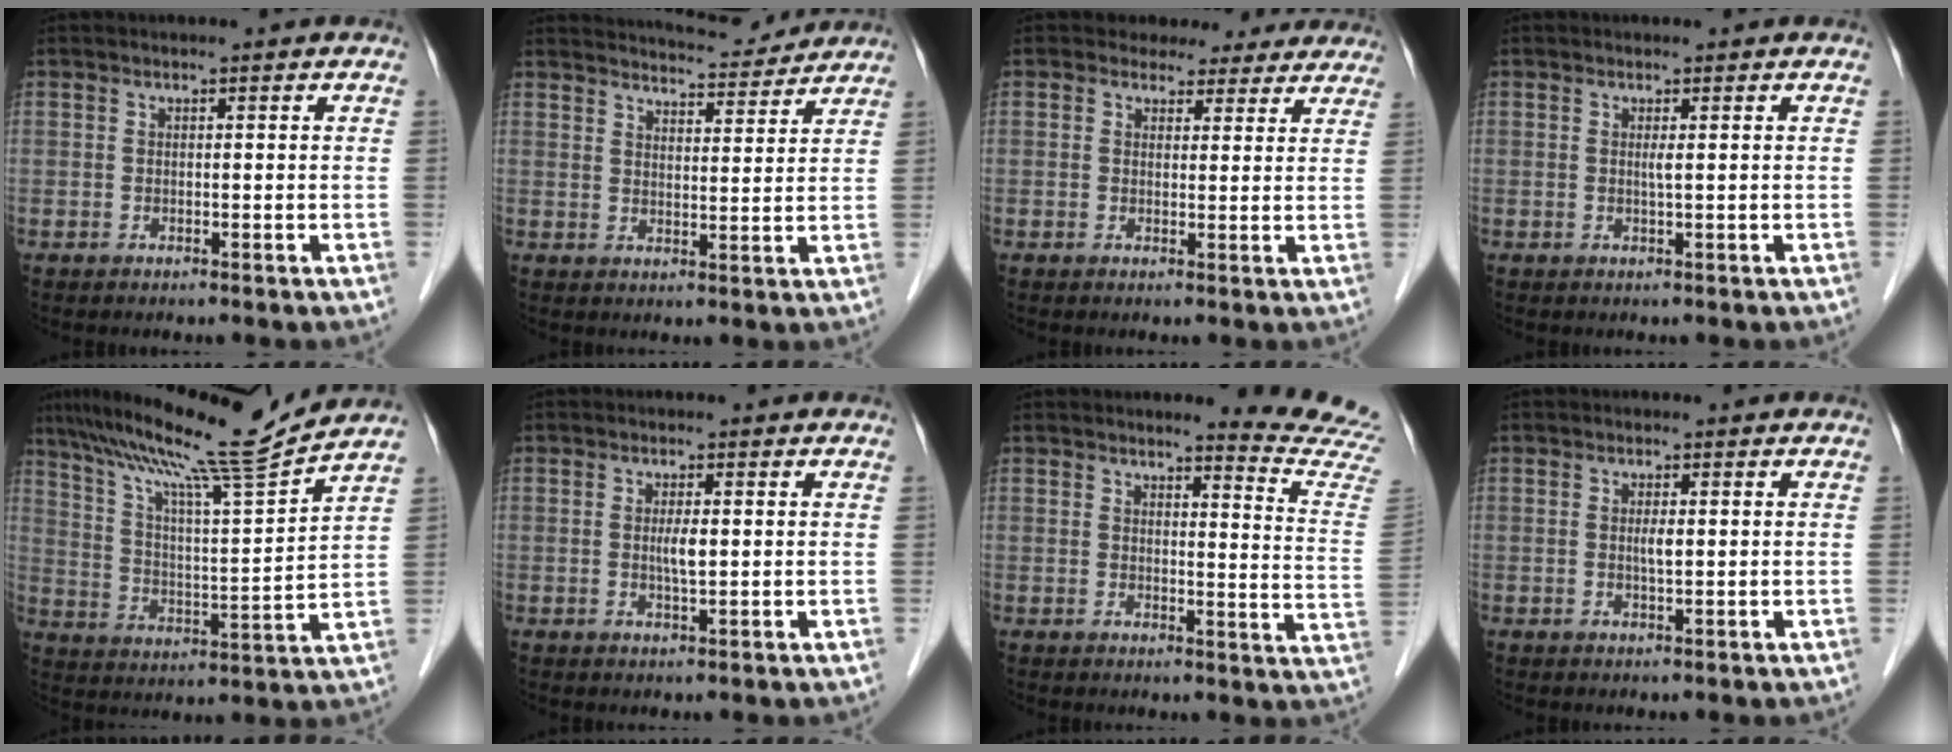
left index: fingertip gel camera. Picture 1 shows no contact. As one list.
[{"total": 8.7, "force": [8.6, 0.9, 1.2], "torque": [-0.021, 0.006, 0.115]}, {"total": 7.8, "force": [6.9, 3.7, 0.7], "torque": [0.018, 0.005, 0.061]}, {"total": 0.8, "force": [0.2, -0.2, 0.8], "torque": [-0.018, -0.001, 0.003]}, {"total": 16.7, "force": [14.5, -2.0, 8.1], "torque": [-0.144, -0.012, 0.232]}, {"total": 2.3, "force": [0.1, 0.3, 2.2], "torque": [-0.045, -0.002, 0.002]}, {"total": 11.0, "force": [10.8, -1.5, 1.2], "torque": [-0.009, -0.119, 0.097]}, {"total": 1.5, "force": [0.1, 0.2, 1.5], "torque": [-0.030, 0.000, 0.002]}]